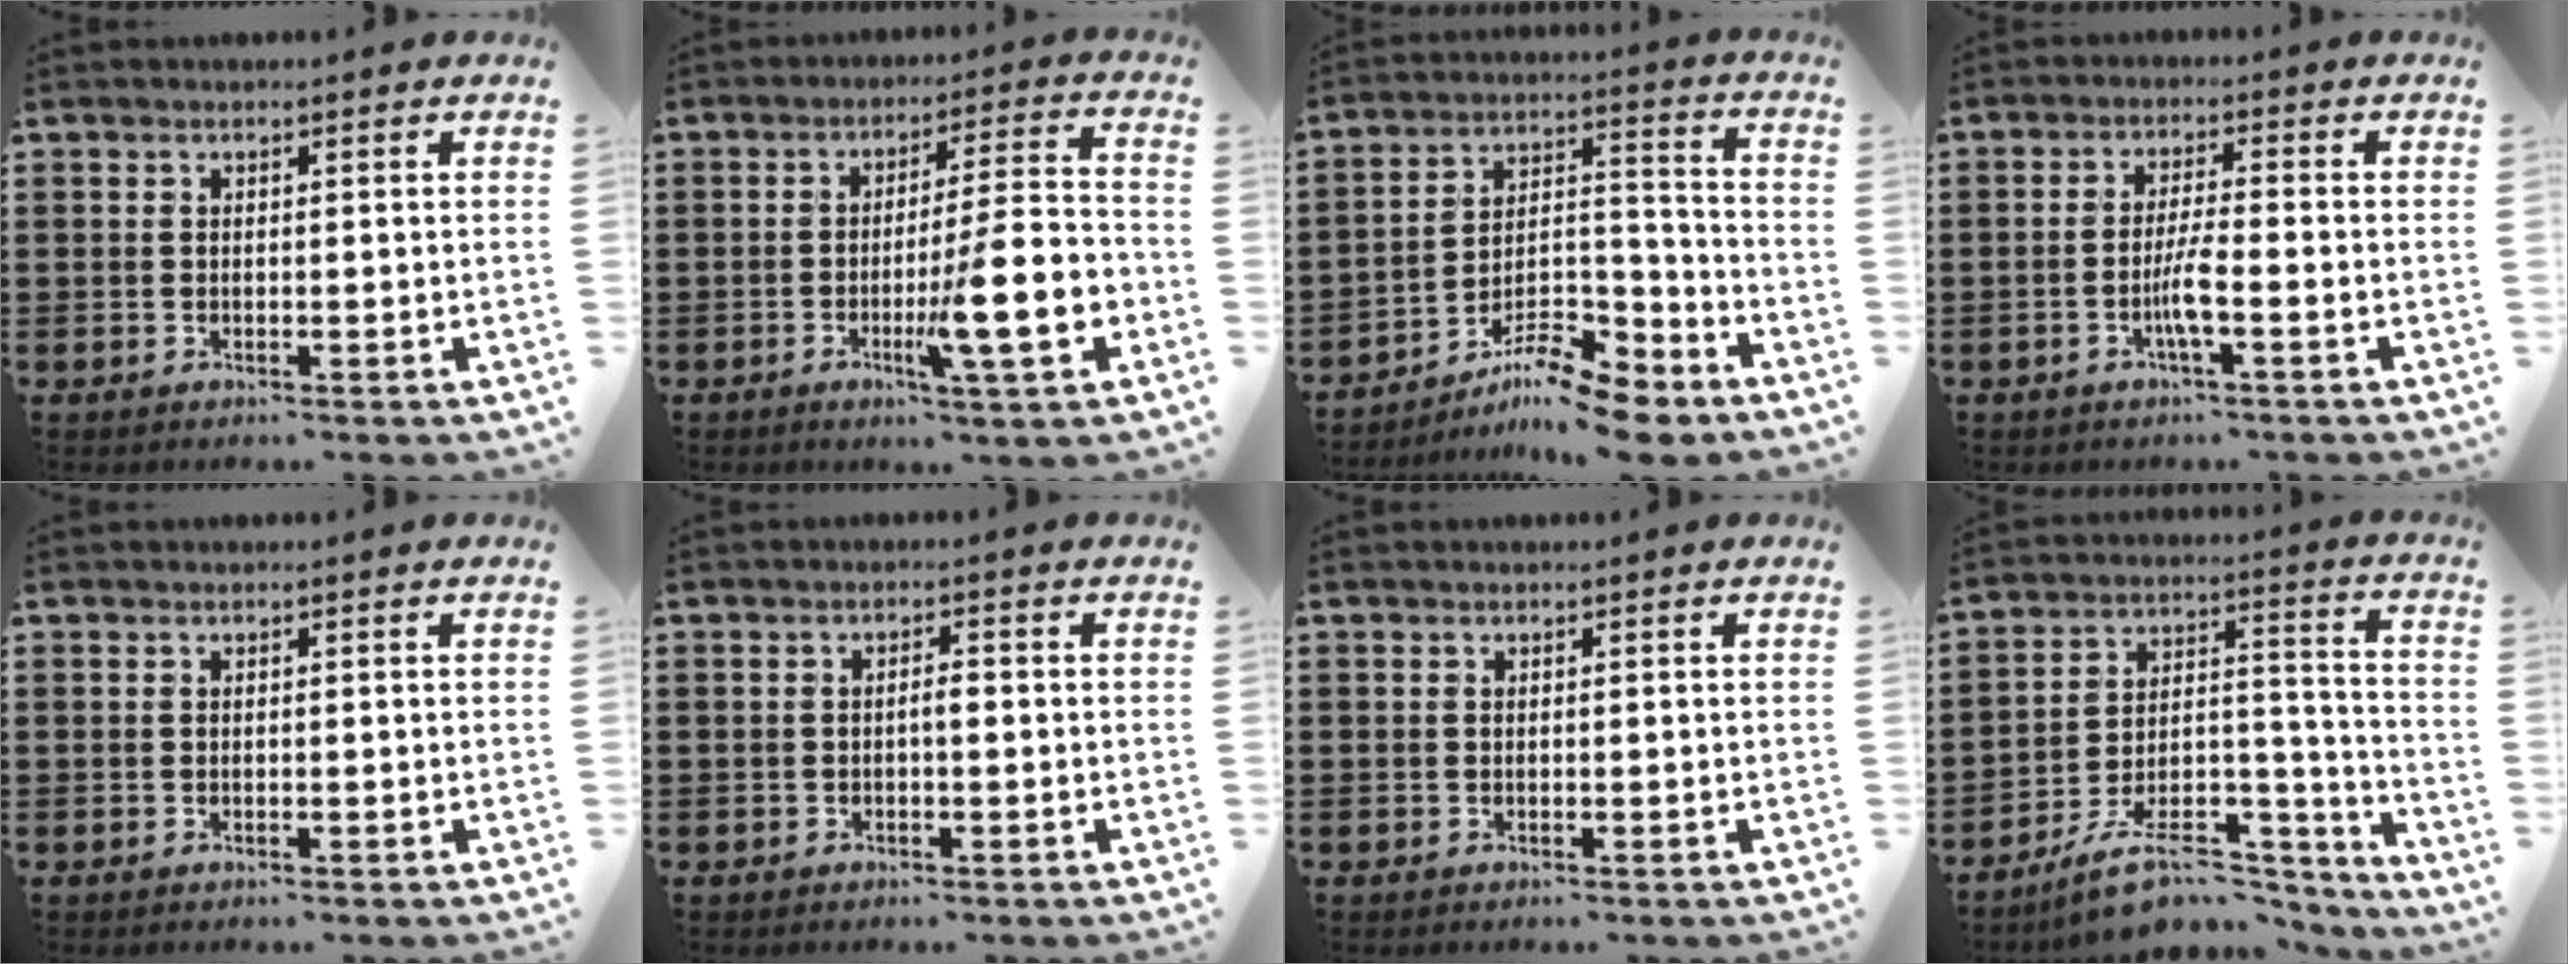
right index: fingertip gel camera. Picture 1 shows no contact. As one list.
[{"total": 12.4, "force": [-3.9, 1.8, 11.7], "torque": [-0.185, -0.006, -0.068]}, {"total": 9.9, "force": [-8.4, 2.4, 4.8], "torque": [-0.077, 0.025, -0.161]}, {"total": 4.0, "force": [-1.5, 0.1, 3.8], "torque": [-0.080, -0.008, -0.032]}, {"total": 0.0}, {"total": 1.6, "force": [-0.3, 0.4, 1.5], "torque": [-0.028, 0.002, -0.007]}, {"total": 0.0}, {"total": 11.8, "force": [-9.6, 4.5, 5.3], "torque": [-0.081, 0.046, -0.174]}]